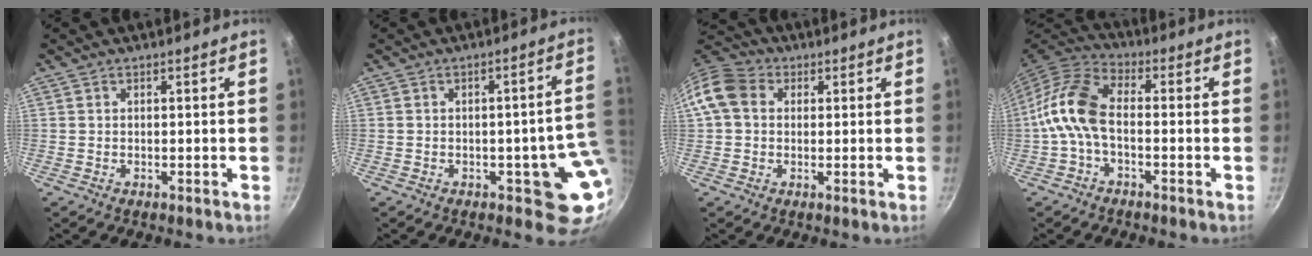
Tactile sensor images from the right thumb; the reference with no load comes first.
{"total": 8.9, "force": [-1.3, 4.4, 7.6], "torque": [-0.027, 0.013, -0.013]}
{"total": 8.9, "force": [1.4, 7.2, 5.1], "torque": [-0.077, 0.017, 0.008]}
{"total": 10.1, "force": [-1.9, 5.5, 8.2], "torque": [-0.169, 0.039, -0.055]}